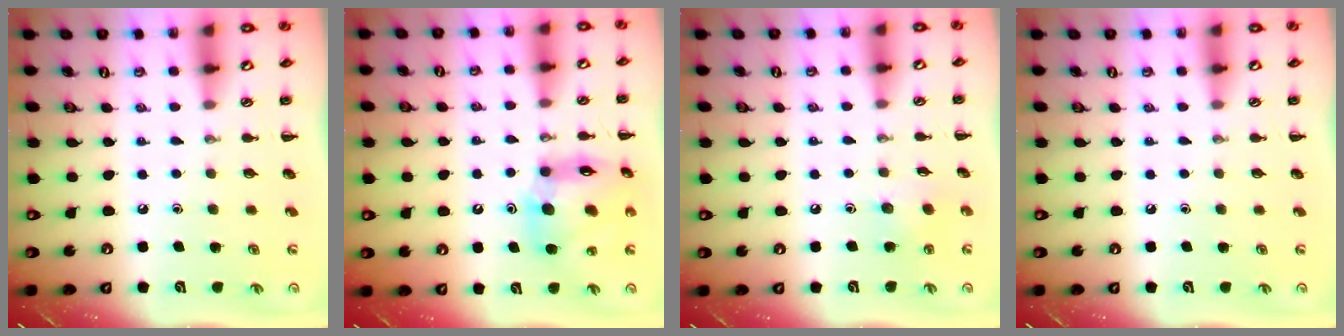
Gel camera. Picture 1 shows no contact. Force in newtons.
{"total": 12.0, "press": 11.6, "slide": 3.1}
{"total": 4.3, "press": 4.2, "slide": 0.9}
{"total": 0.0}